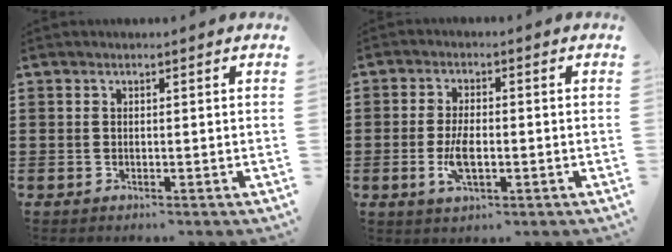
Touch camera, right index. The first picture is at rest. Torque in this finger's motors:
{"motor_torque": [2.14, 0.00, 0.17, 0.14]}